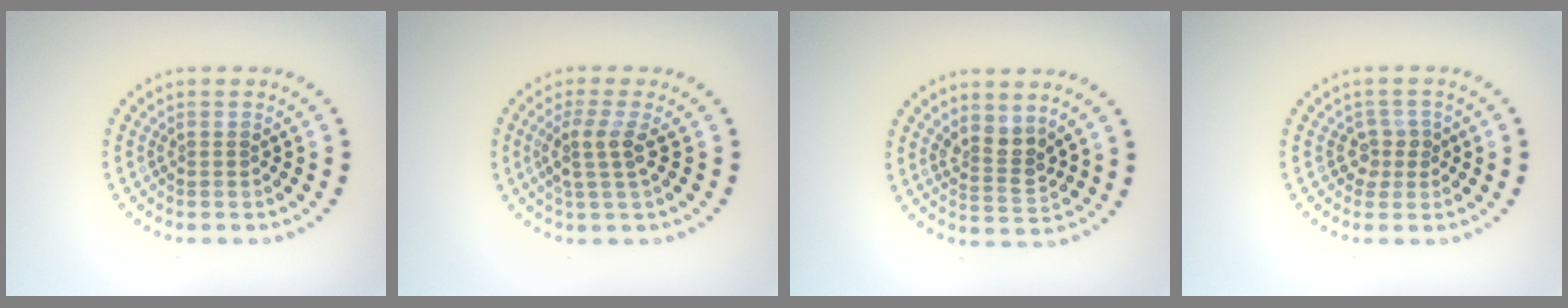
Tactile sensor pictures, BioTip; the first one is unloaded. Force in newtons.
{"total": 2.6, "press": 2.0, "slide": 1.7}
{"total": 2.8, "press": 2.4, "slide": 1.4}
{"total": 1.8, "press": 1.4, "slide": 1.2}